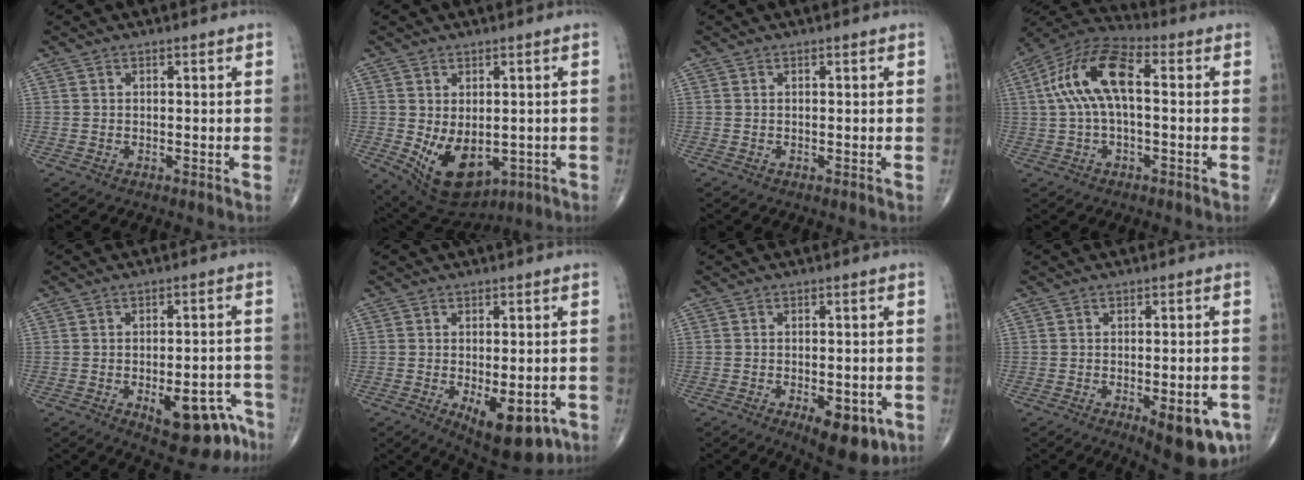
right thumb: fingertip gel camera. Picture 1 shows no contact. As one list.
[{"total": 11.7, "force": [-2.2, 7.3, 8.8], "torque": [-0.128, -0.009, -0.006]}, {"total": 0.0}, {"total": 13.4, "force": [1.4, 5.9, 11.9], "torque": [-0.246, 0.041, 0.018]}, {"total": 12.4, "force": [-6.6, 5.4, 9.1], "torque": [-0.086, 0.041, -0.079]}, {"total": 11.6, "force": [-4.4, 5.2, 9.4], "torque": [-0.117, -0.005, -0.049]}, {"total": 9.5, "force": [-4.1, 4.2, 7.4], "torque": [-0.085, 0.002, -0.049]}, {"total": 10.9, "force": [-4.7, 4.0, 9.0], "torque": [-0.092, 0.009, -0.052]}]